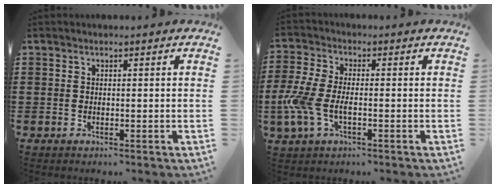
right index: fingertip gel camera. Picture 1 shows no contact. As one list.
[{"total": 6.6, "force": [-1.8, 3.1, 5.5], "torque": [-0.151, -0.013, -0.044]}]